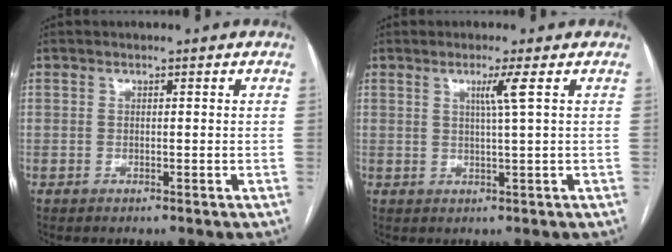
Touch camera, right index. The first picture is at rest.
{"total": 2.8, "force": [1.0, -1.0, 2.5], "torque": [-0.047, -0.005, 0.020]}